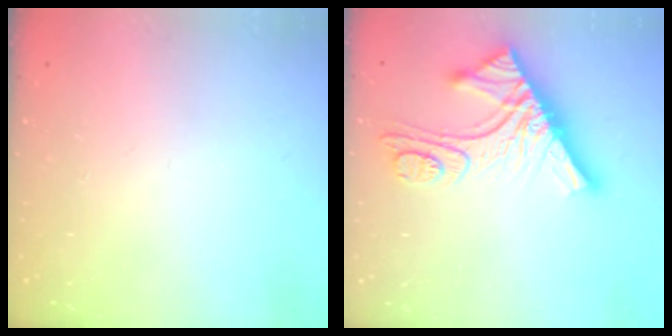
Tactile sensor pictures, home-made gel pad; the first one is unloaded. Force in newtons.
{"total": 13.4, "press": 13.4, "slide": 1.1}